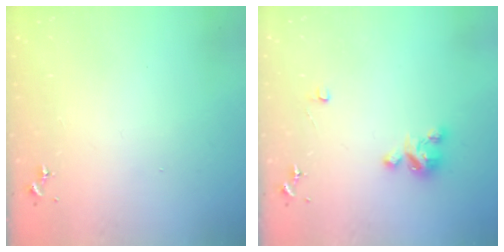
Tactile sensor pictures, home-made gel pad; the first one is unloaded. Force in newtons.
{"total": 5.2, "press": 5.2, "slide": 0.4}